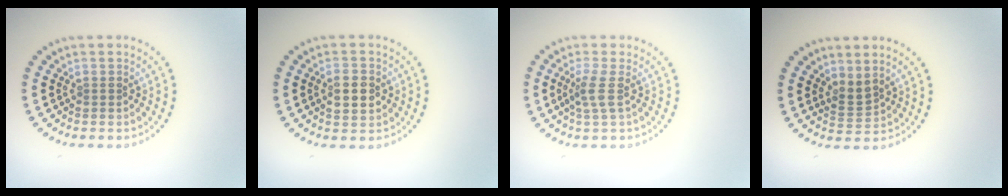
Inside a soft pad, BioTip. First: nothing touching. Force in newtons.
{"total": 2.9, "press": 2.9, "slide": 0.2}
{"total": 2.1, "press": 1.6, "slide": 1.4}
{"total": 1.8, "press": 1.3, "slide": 1.3}